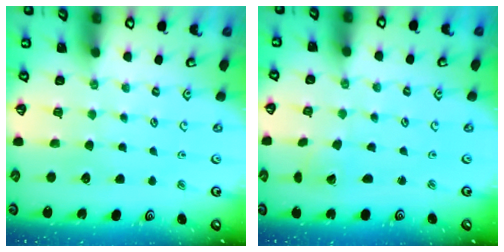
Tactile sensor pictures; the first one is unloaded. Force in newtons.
{"total": 1.9, "press": 1.9, "slide": 0.1}